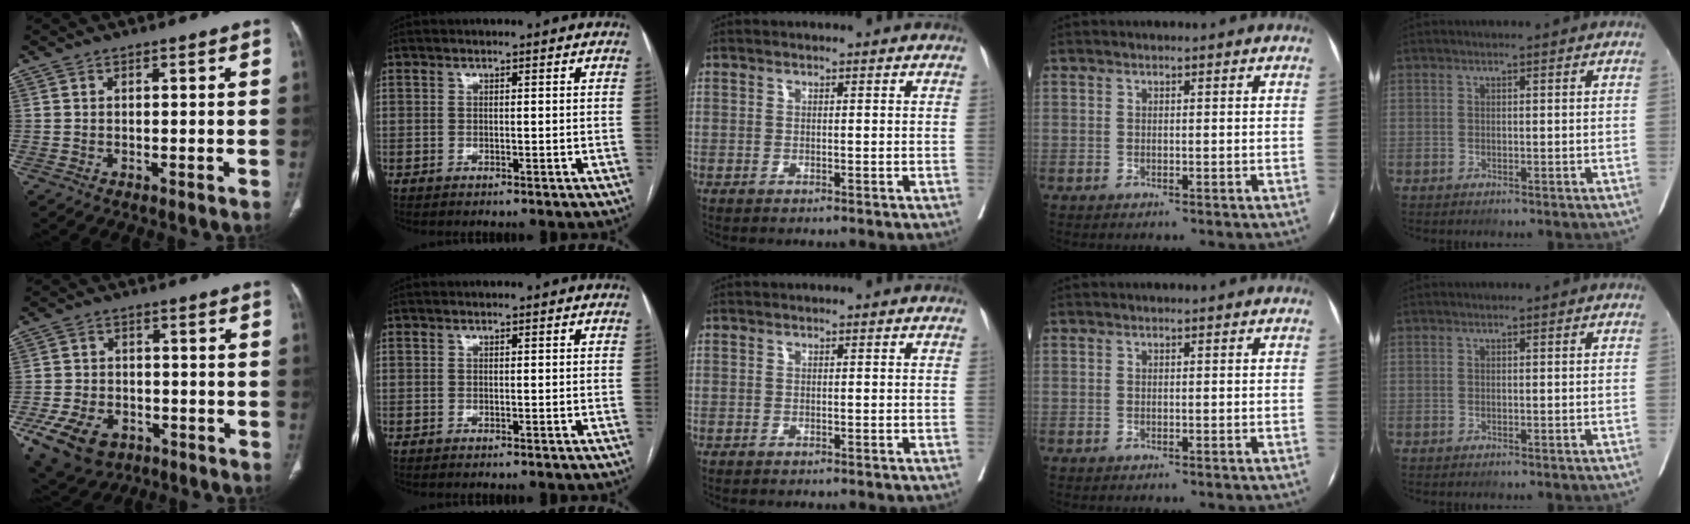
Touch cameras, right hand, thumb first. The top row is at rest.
{"thumb": {"total": 13.1, "force": [-6.2, 9.1, 7.2], "torque": [-0.142, 0.022, -0.093]}}